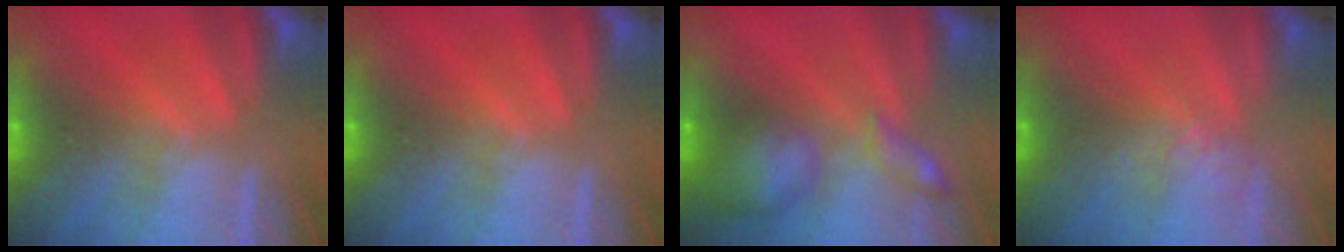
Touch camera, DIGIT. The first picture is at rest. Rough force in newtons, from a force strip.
{"total": 0.0}
{"total": 7.5}
{"total": 4.4}